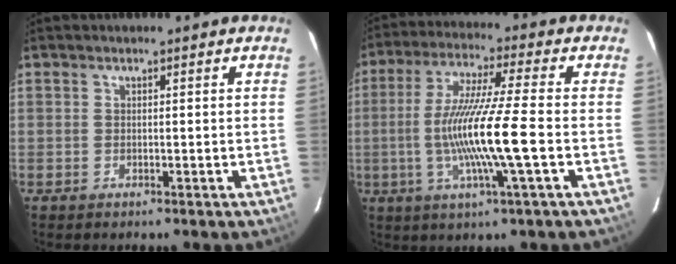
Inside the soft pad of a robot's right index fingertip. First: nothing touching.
{"total": 13.9, "force": [-3.0, -1.0, 13.5], "torque": [-0.257, -0.011, -0.053]}